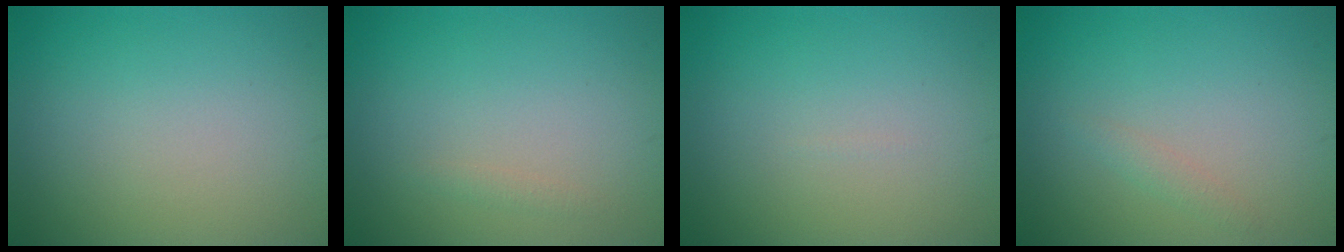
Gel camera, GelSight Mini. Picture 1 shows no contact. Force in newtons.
{"total": 0.6, "press": 0.6, "slide": 0.0}
{"total": 0.0}
{"total": 1.0, "press": 0.9, "slide": 0.1}